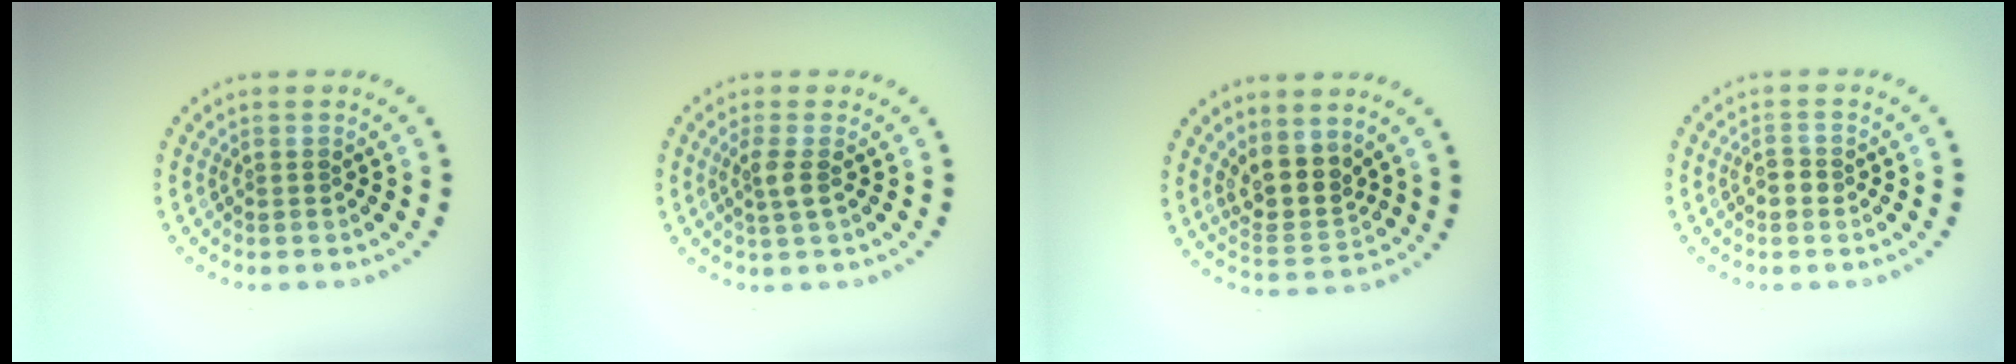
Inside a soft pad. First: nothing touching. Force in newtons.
{"total": 1.7, "press": 1.4, "slide": 1.0}
{"total": 3.5, "press": 2.8, "slide": 2.1}
{"total": 1.3, "press": 1.3, "slide": 0.0}